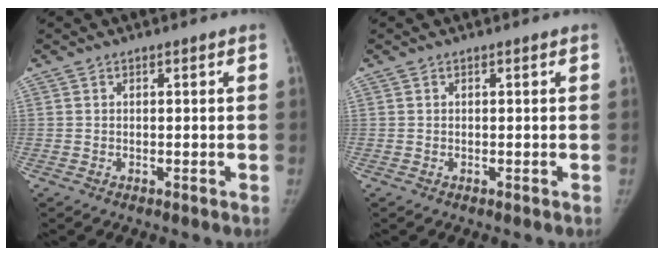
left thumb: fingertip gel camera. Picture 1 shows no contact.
{"total": 0.0}